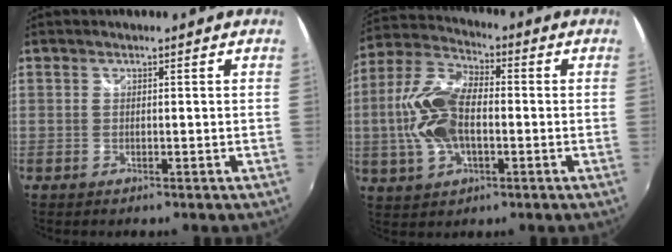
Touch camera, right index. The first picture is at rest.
{"total": 13.8, "force": [-1.5, 7.4, 11.5], "torque": [-0.249, 0.013, -0.031]}